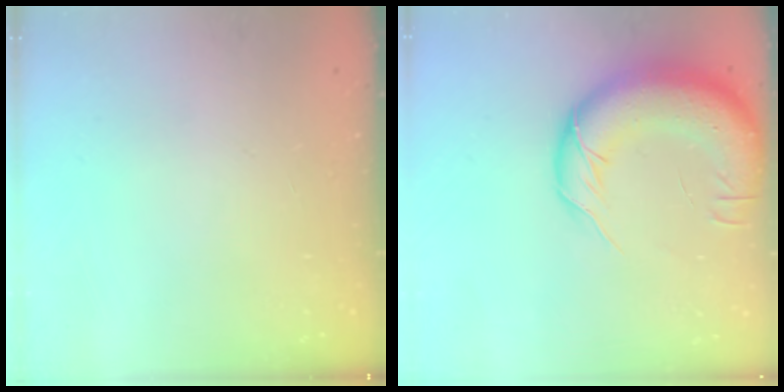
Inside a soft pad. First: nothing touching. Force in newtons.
{"total": 19.3, "press": 18.7, "slide": 4.5}